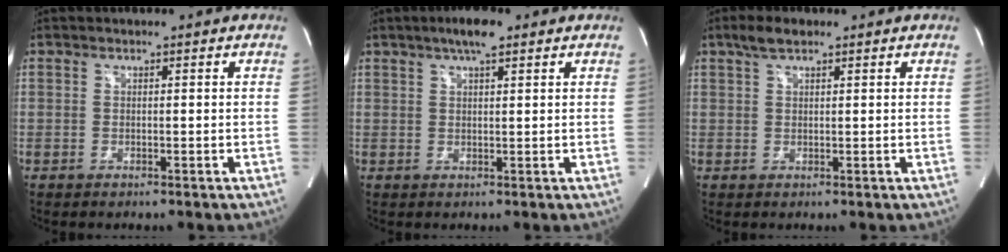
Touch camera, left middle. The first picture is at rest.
{"total": 4.3, "force": [2.9, 0.8, 3.2], "torque": [-0.061, 0.009, 0.047]}
{"total": 2.9, "force": [2.1, 1.1, 1.8], "torque": [-0.043, 0.010, 0.041]}